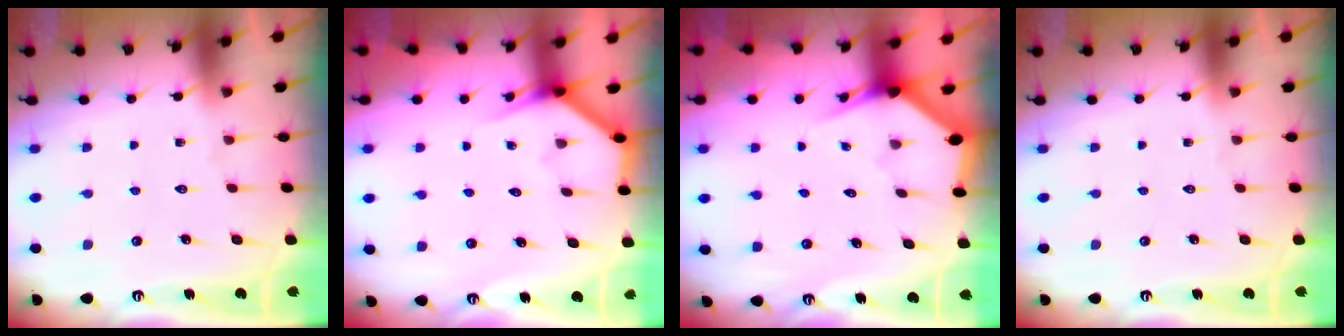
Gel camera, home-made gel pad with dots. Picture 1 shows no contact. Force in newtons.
{"total": 3.7, "press": 3.7, "slide": 0.3}
{"total": 2.7, "press": 2.7, "slide": 0.1}
{"total": 0.0}